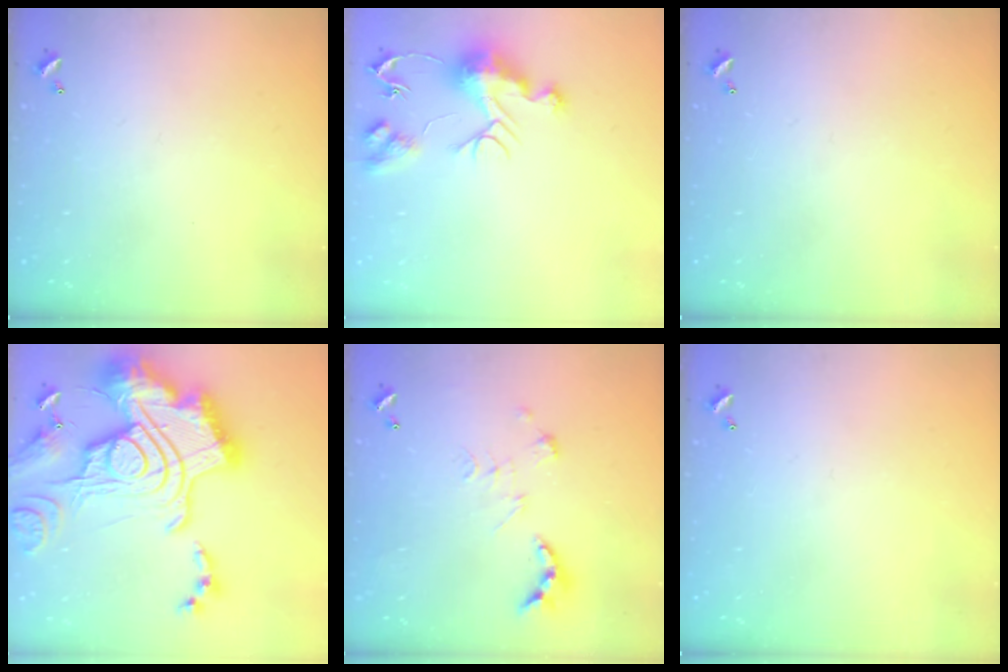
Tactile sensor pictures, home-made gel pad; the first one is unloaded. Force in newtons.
{"total": 10.9, "press": 10.9, "slide": 0.9}
{"total": 0.0}
{"total": 4.8, "press": 4.1, "slide": 2.6}
{"total": 2.7, "press": 2.2, "slide": 1.5}
{"total": 0.0}